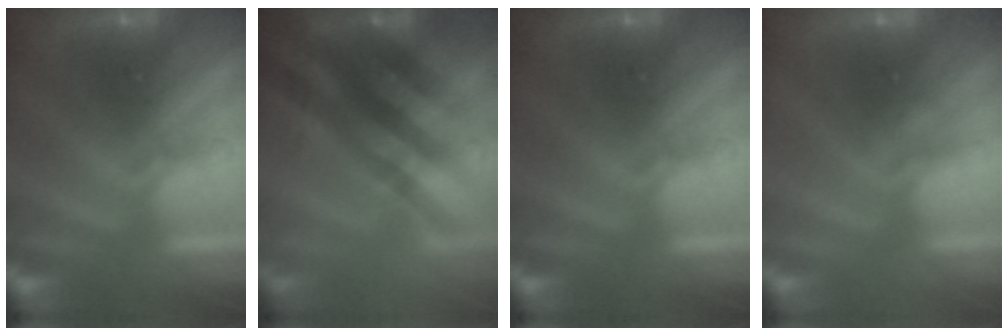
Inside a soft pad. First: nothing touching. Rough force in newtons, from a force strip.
{"total": 2.7}
{"total": 0.0}
{"total": 1.2}